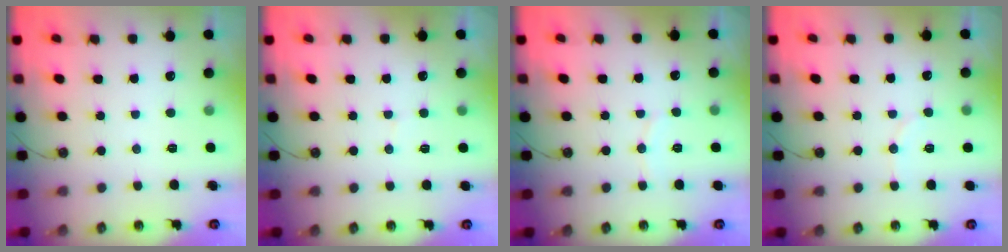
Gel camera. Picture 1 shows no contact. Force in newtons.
{"total": 4.1, "press": 4.0, "slide": 1.0}
{"total": 5.1, "press": 5.0, "slide": 0.5}
{"total": 5.5, "press": 5.4, "slide": 0.8}